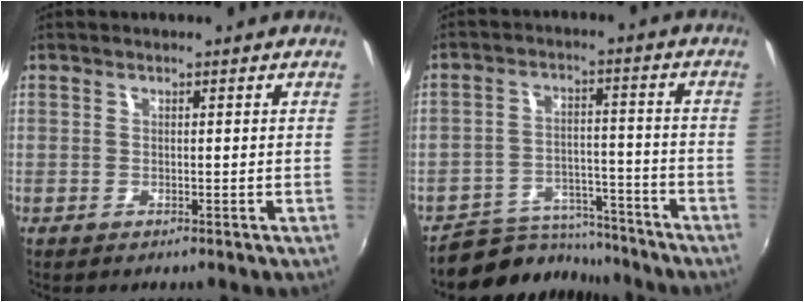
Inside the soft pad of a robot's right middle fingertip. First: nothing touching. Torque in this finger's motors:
{"motor_torque": [-0.08, -0.21, -0.29, -0.13]}